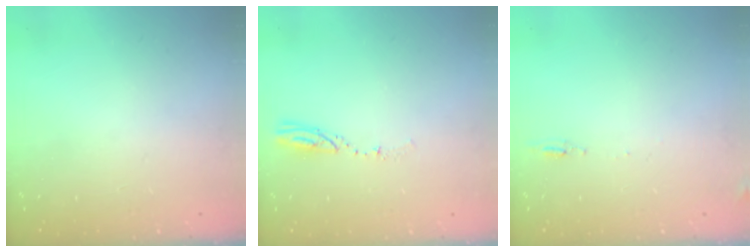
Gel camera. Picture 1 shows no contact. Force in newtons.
{"total": 3.9, "press": 3.9, "slide": 0.4}
{"total": 5.0, "press": 4.7, "slide": 1.7}